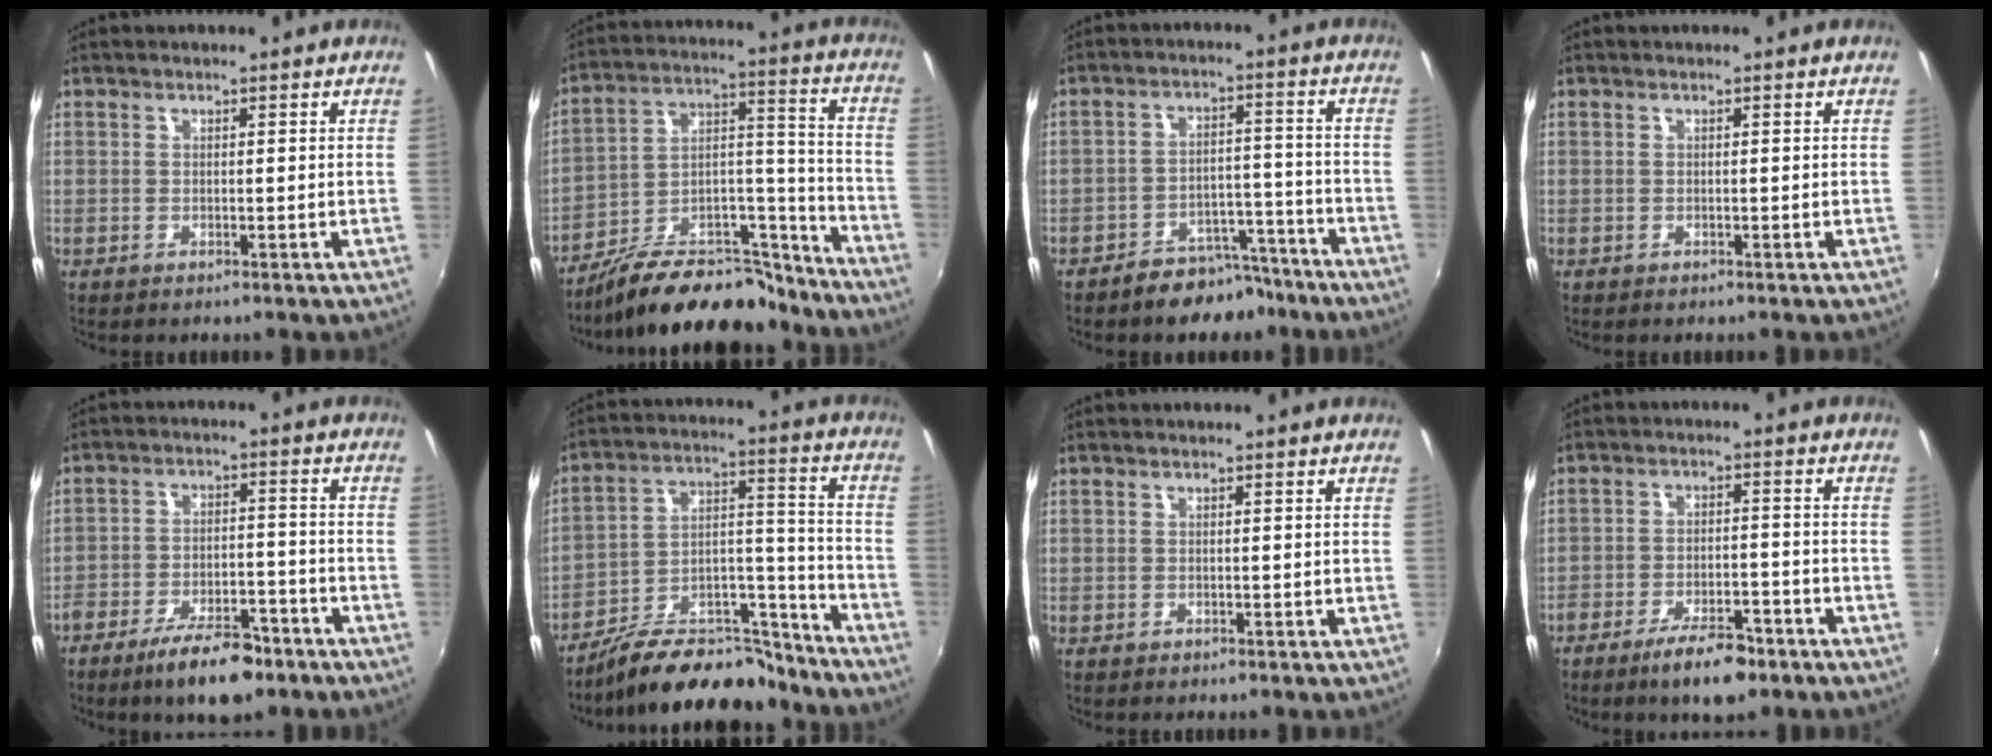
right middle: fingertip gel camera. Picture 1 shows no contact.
{"total": 22.7, "force": [-18.6, 8.0, 10.2], "torque": [-0.169, 0.038, -0.274]}
{"total": 9.4, "force": [-7.6, 4.5, 3.1], "torque": [-0.055, 0.026, -0.096]}
{"total": 0.0}
{"total": 11.1, "force": [-8.2, 3.6, 6.5], "torque": [-0.133, -0.007, -0.128]}
{"total": 20.4, "force": [-17.0, 6.9, 9.0], "torque": [-0.149, 0.030, -0.253]}
{"total": 0.0}
{"total": 8.3, "force": [-6.0, 2.5, 5.2], "torque": [-0.111, -0.006, -0.098]}